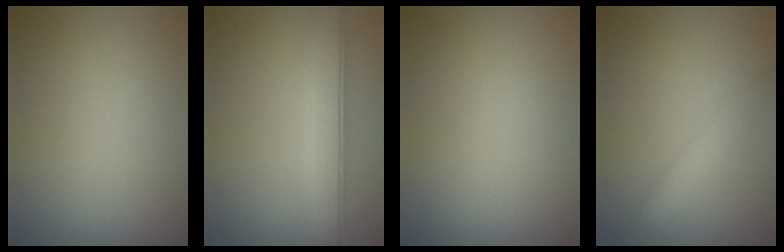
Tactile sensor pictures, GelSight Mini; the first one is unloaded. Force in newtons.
{"total": 5.0, "press": 5.0, "slide": 0.1}
{"total": 0.0}
{"total": 2.1, "press": 2.1, "slide": 0.0}